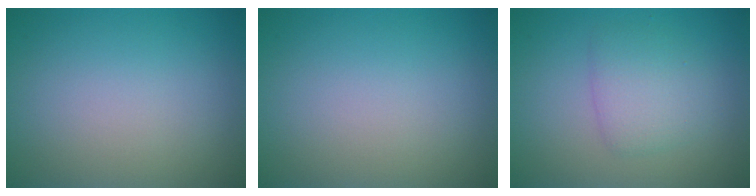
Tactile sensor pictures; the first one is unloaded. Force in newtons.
{"total": 0.0}
{"total": 2.9, "press": 2.9, "slide": 0.1}